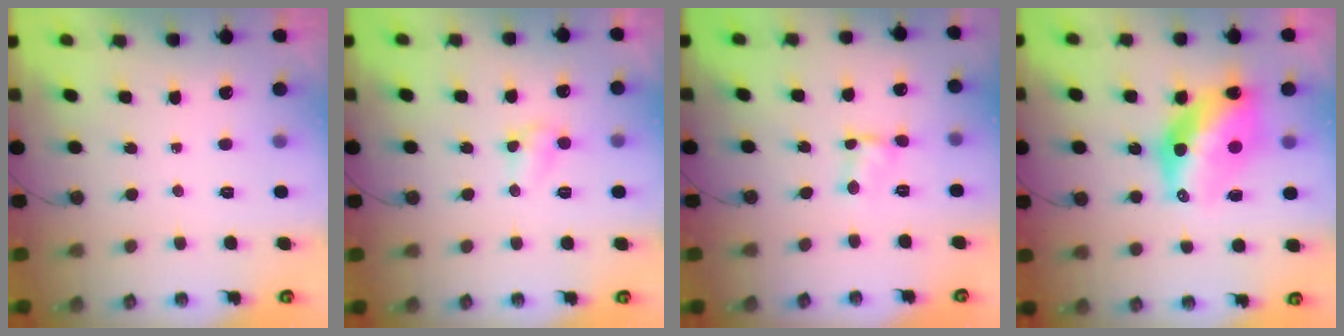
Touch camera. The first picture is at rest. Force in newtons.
{"total": 4.2, "press": 4.2, "slide": 0.5}
{"total": 2.5, "press": 2.5, "slide": 0.2}
{"total": 14.6, "press": 14.6, "slide": 0.9}